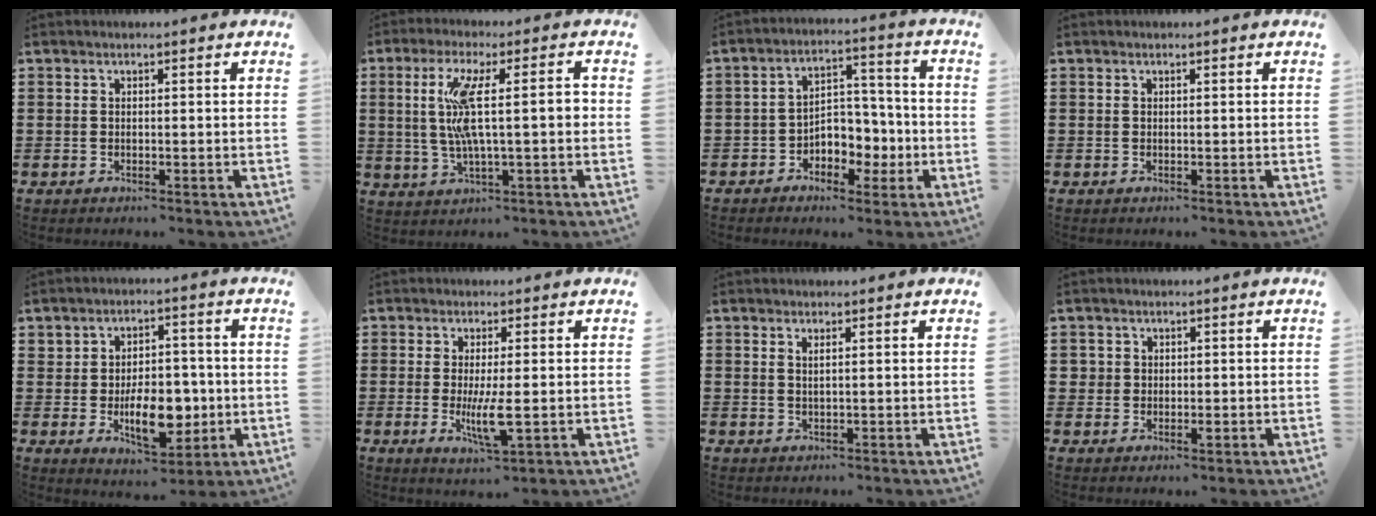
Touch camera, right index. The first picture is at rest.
{"total": 9.4, "force": [0.9, 1.5, 9.2], "torque": [-0.189, -0.003, 0.003]}
{"total": 5.2, "force": [-2.1, 4.2, 2.3], "torque": [-0.033, 0.005, -0.043]}
{"total": 0.0}
{"total": 9.4, "force": [-1.6, 5.8, 7.2], "torque": [-0.094, 0.007, -0.025]}
{"total": 5.7, "force": [-0.8, 1.2, 5.5], "torque": [-0.108, -0.012, -0.015]}
{"total": 1.2, "force": [0.6, 0.2, 1.0], "torque": [-0.022, 0.002, 0.009]}
{"total": 1.7, "force": [0.2, 1.5, 0.6], "torque": [-0.017, 0.009, 0.004]}